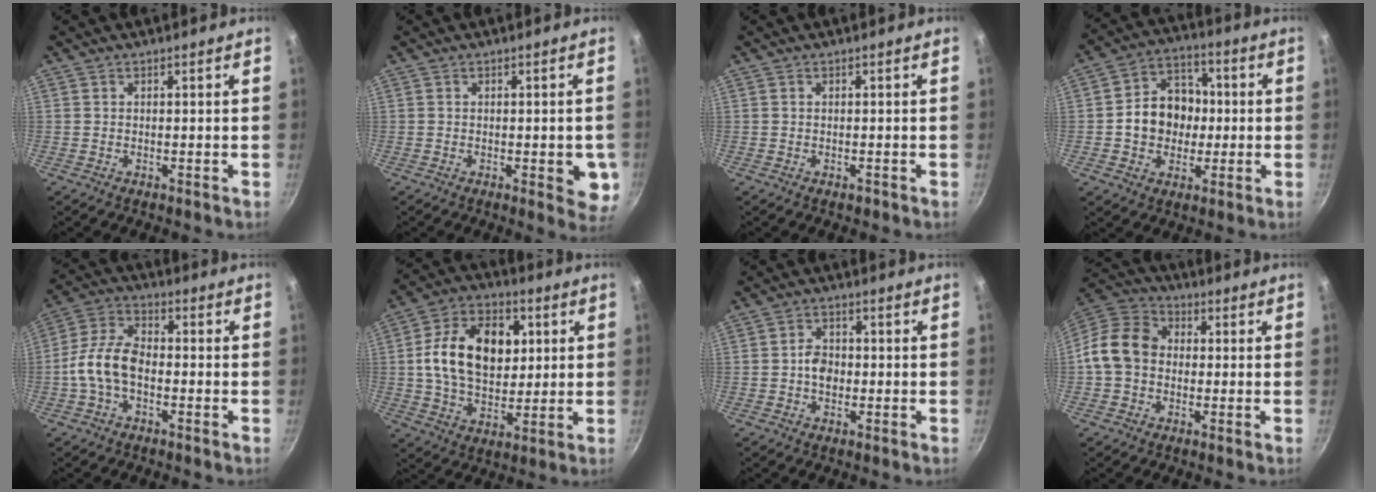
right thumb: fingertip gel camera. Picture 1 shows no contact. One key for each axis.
{"total": 6.2, "fx": -1.3, "fy": 2.4, "fz": 5.5, "tx": -0.048, "ty": -0.005, "tz": -0.014}
{"total": 0.5, "fx": -0.4, "fy": 0.3, "fz": 0.2, "tx": -0.003, "ty": 0.001, "tz": -0.004}
{"total": 12.2, "fx": -0.4, "fy": 10.1, "fz": 6.8, "tx": -0.072, "ty": 0.022, "tz": -0.017}
{"total": 9.6, "fx": -2.1, "fy": 5.6, "fz": 7.5, "tx": -0.140, "ty": 0.038, "tz": -0.054}
{"total": 18.2, "fx": 3.2, "fy": 12.4, "fz": 13.0, "tx": -0.186, "ty": 0.008, "tz": 0.046}
{"total": 3.9, "fx": -0.7, "fy": 3.0, "fz": 2.5, "tx": -0.022, "ty": 0.014, "tz": -0.014}
{"total": 11.6, "fx": -0.6, "fy": 9.3, "fz": 6.8, "tx": -0.095, "ty": 0.030, "tz": -0.034}